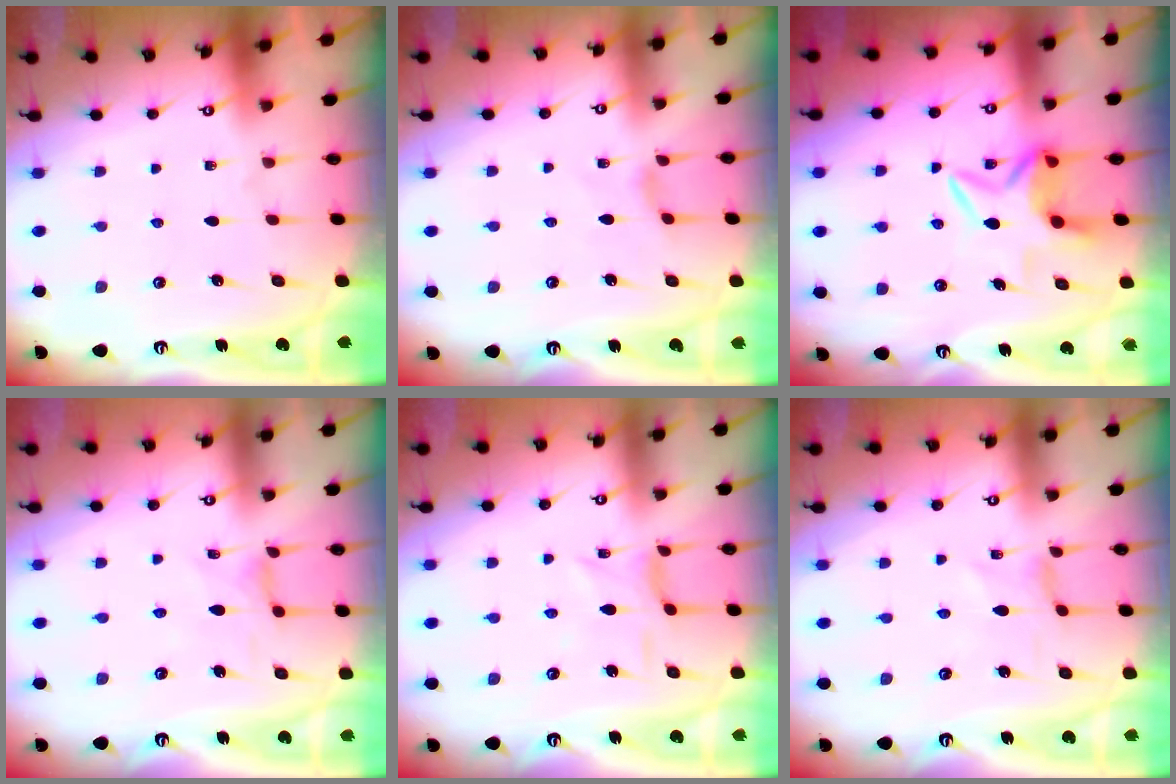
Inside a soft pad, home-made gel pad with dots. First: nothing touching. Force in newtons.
{"total": 1.7, "press": 1.6, "slide": 0.4}
{"total": 7.2, "press": 7.1, "slide": 1.0}
{"total": 0.7, "press": 0.6, "slide": 0.4}
{"total": 2.9, "press": 2.8, "slide": 0.7}
{"total": 0.0}